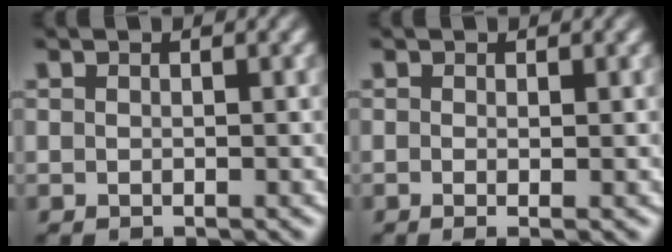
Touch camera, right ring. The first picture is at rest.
{"total": 1.0, "force": [-0.3, 0.2, 0.9], "torque": [-0.020, -0.007, -0.006]}